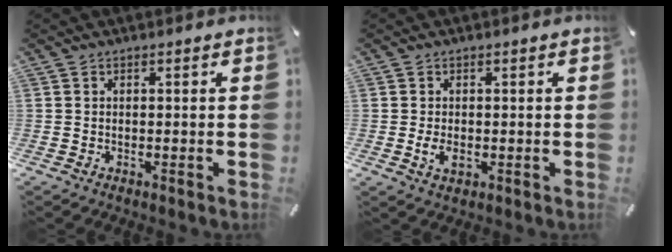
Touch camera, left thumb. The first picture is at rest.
{"total": 2.9, "force": [-0.4, 1.9, 2.2], "torque": [-0.048, -0.008, -0.011]}